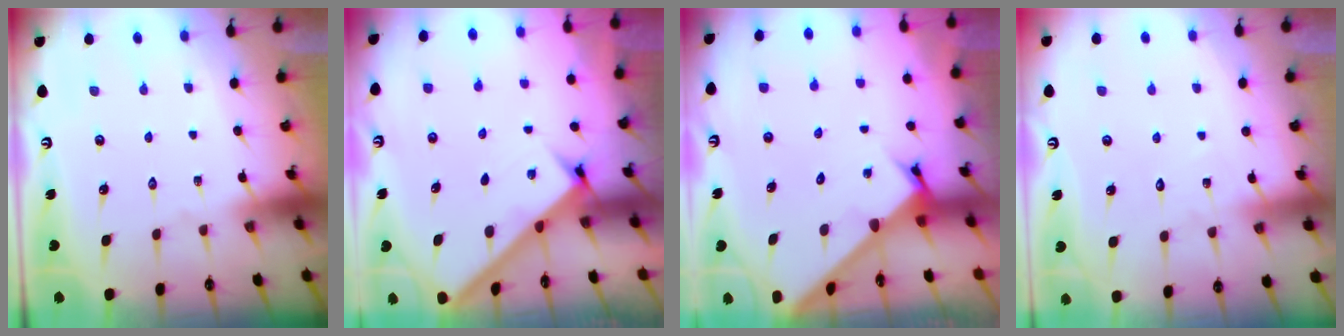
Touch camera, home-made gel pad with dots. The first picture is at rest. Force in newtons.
{"total": 2.8, "press": 2.7, "slide": 0.4}
{"total": 2.6, "press": 2.6, "slide": 0.2}
{"total": 4.6, "press": 4.6, "slide": 0.3}